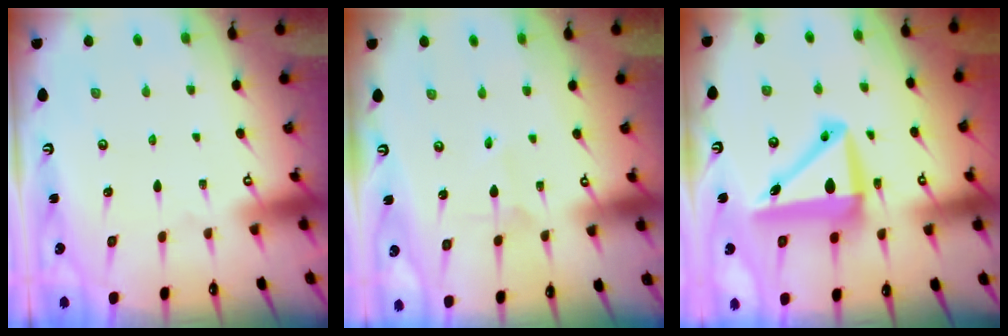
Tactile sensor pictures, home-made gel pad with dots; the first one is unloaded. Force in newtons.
{"total": 2.6, "press": 2.6, "slide": 0.2}
{"total": 11.7, "press": 11.3, "slide": 3.1}